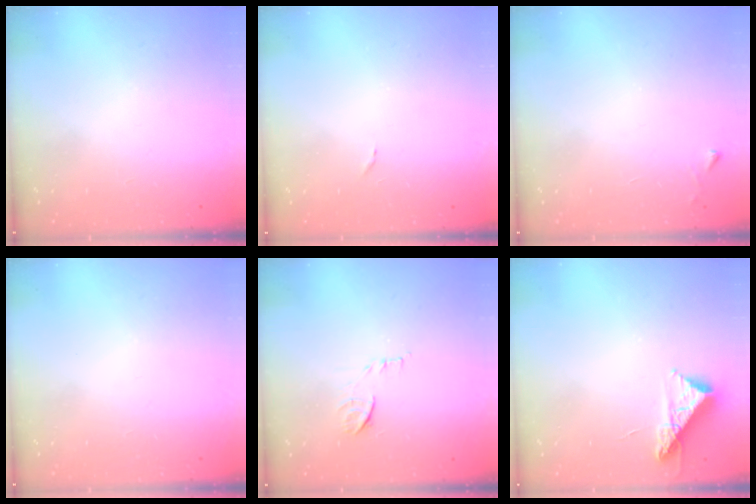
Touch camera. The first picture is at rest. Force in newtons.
{"total": 5.0, "press": 5.0, "slide": 0.3}
{"total": 2.3, "press": 2.3, "slide": 0.4}
{"total": 0.0}
{"total": 7.8, "press": 7.7, "slide": 0.7}
{"total": 8.9, "press": 8.9, "slide": 0.3}